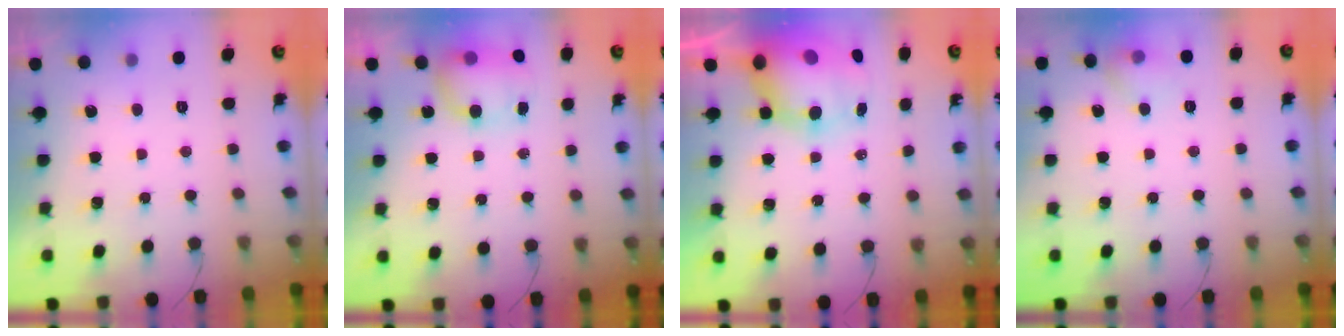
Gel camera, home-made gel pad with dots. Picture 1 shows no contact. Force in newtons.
{"total": 7.2, "press": 7.1, "slide": 1.3}
{"total": 13.2, "press": 12.8, "slide": 3.3}
{"total": 6.5, "press": 6.2, "slide": 1.7}